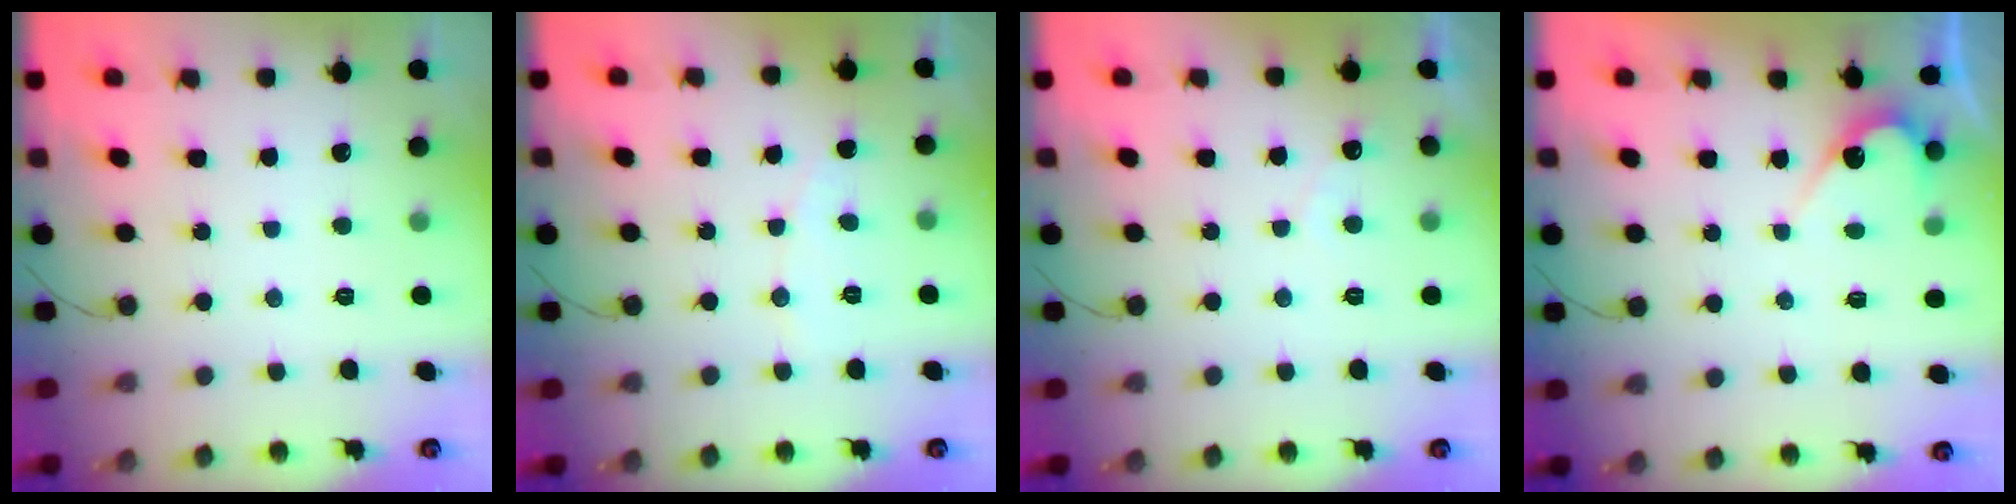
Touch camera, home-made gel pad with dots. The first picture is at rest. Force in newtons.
{"total": 2.8, "press": 2.8, "slide": 0.3}
{"total": 3.0, "press": 3.0, "slide": 0.1}
{"total": 5.9, "press": 5.9, "slide": 0.2}